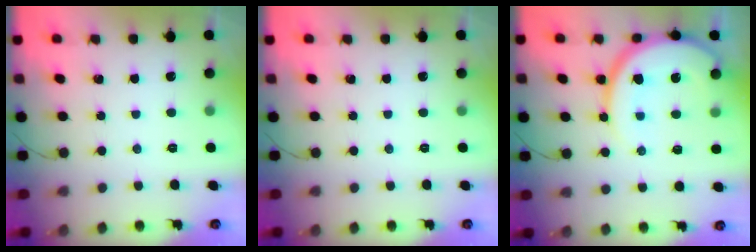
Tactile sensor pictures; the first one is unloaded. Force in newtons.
{"total": 0.0}
{"total": 14.5, "press": 14.4, "slide": 1.6}